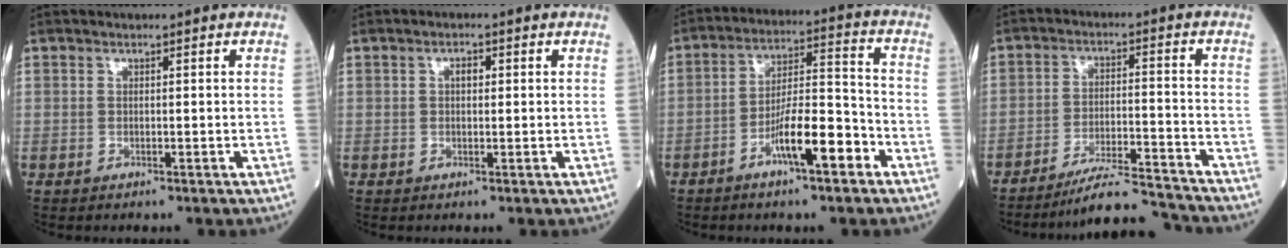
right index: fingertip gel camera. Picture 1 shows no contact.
{"total": 1.5, "force": [0.3, 0.8, 1.3], "torque": [-0.020, 0.005, 0.003]}
{"total": 9.7, "force": [-4.9, 1.7, 8.2], "torque": [-0.144, 0.009, -0.083]}
{"total": 10.8, "force": [-10.4, -0.3, 3.2], "torque": [-0.044, 0.005, -0.174]}